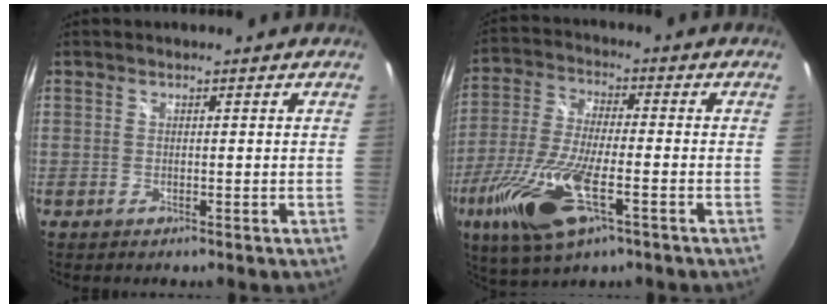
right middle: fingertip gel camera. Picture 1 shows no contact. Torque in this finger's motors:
{"motor_torque": [2.14, 0.00, 0.46, 0.21]}